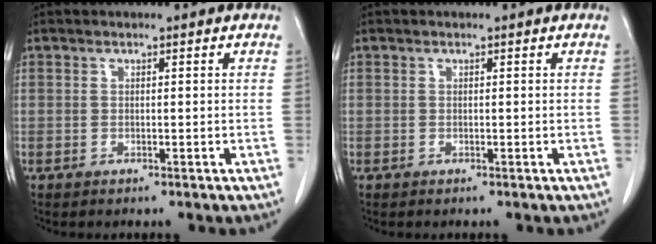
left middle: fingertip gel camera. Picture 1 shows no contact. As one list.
[{"total": 0.0}]